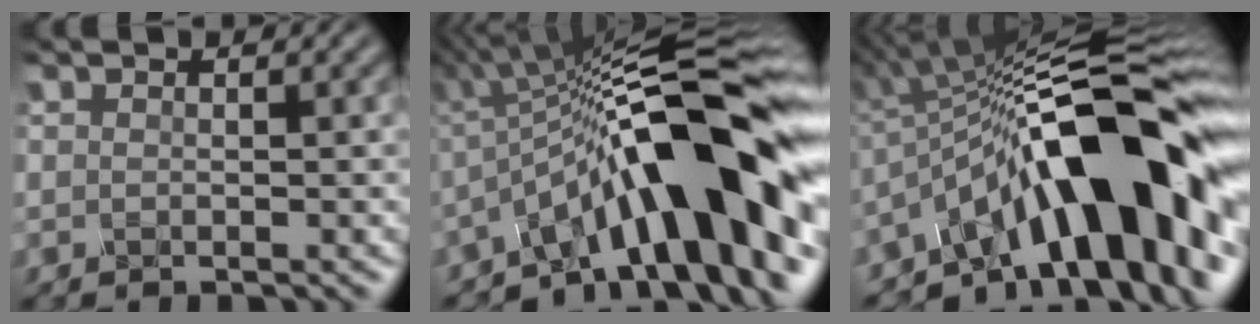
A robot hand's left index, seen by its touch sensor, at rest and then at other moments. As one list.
[{"total": 14.2, "force": [-4.4, 4.1, 12.8], "torque": [-0.166, 0.026, -0.080]}, {"total": 16.4, "force": [-4.9, 5.9, 14.5], "torque": [-0.167, 0.038, -0.091]}]